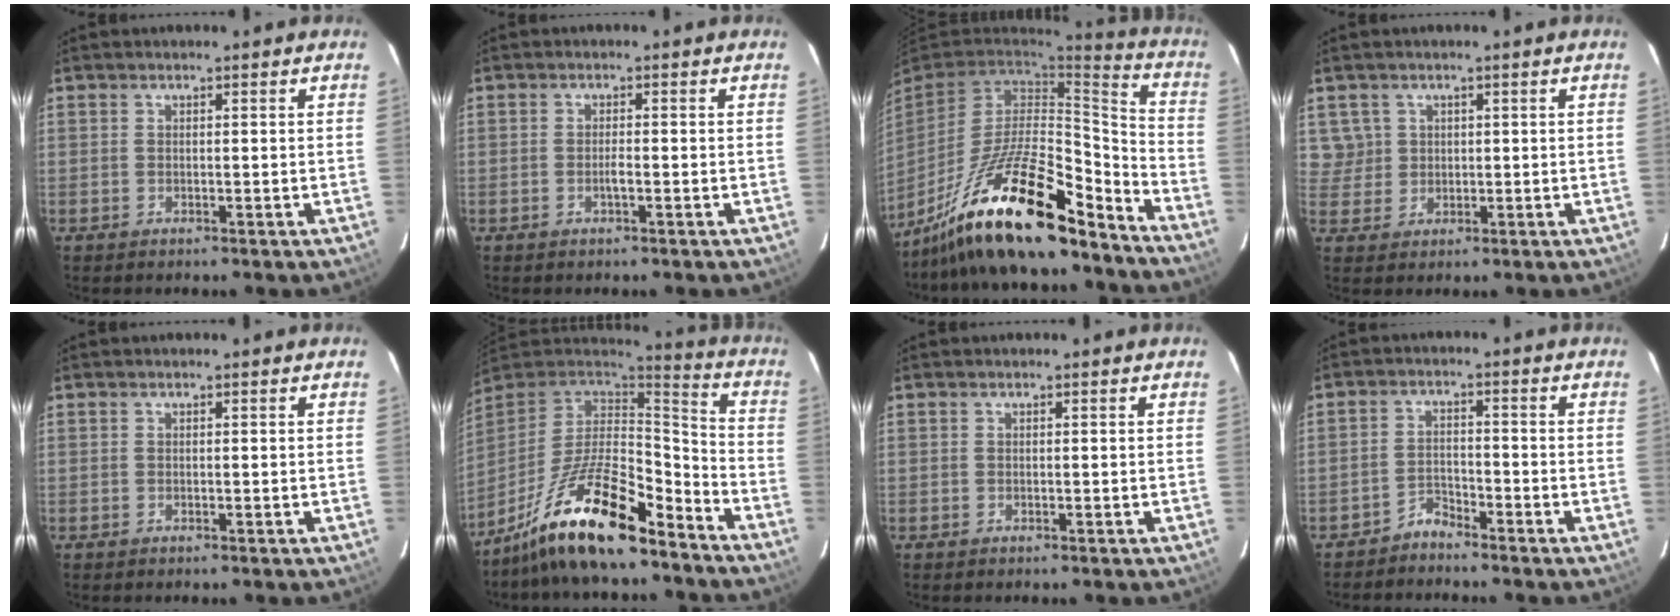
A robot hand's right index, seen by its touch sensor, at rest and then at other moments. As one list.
[{"total": 1.3, "force": [-0.5, 0.3, 1.2], "torque": [-0.023, 0.001, -0.011]}, {"total": 23.4, "force": [-17.6, 5.6, 14.4], "torque": [-0.268, -0.015, -0.300]}, {"total": 4.0, "force": [1.3, 3.7, 0.1], "torque": [0.012, 0.016, 0.028]}, {"total": 0.0}, {"total": 18.9, "force": [-13.3, 5.2, 12.4], "torque": [-0.251, -0.011, -0.239]}, {"total": 0.0}, {"total": 3.0, "force": [-2.9, 0.9, 0.0], "torque": [0.000, 0.007, -0.055]}]